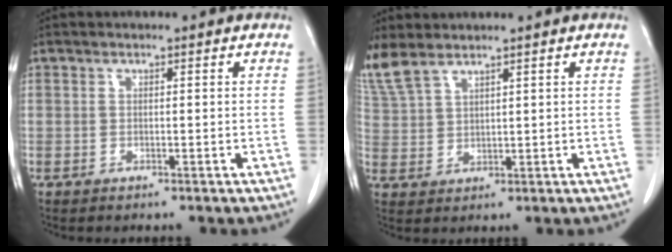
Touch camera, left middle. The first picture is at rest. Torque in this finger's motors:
{"motor_torque": [0.94, -1.20, 0.65, 0.21]}